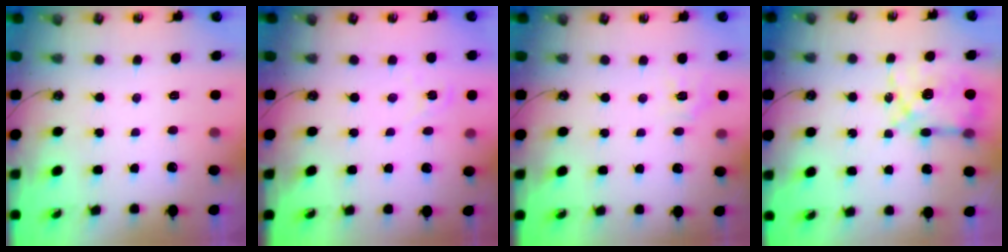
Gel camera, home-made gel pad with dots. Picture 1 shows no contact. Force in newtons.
{"total": 1.4, "press": 1.4, "slide": 0.2}
{"total": 5.9, "press": 5.9, "slide": 0.7}
{"total": 10.7, "press": 10.6, "slide": 1.1}